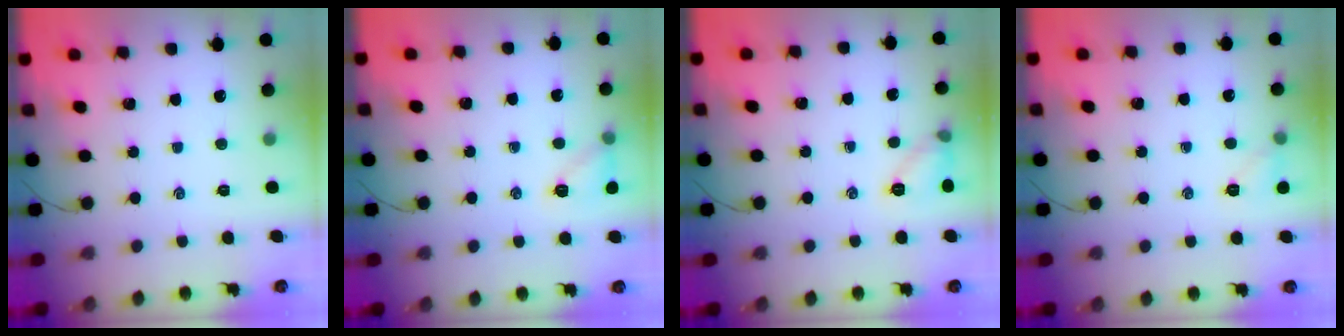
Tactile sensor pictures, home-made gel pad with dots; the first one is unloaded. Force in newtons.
{"total": 8.2, "press": 8.0, "slide": 1.7}
{"total": 6.9, "press": 6.7, "slide": 1.5}
{"total": 5.7, "press": 5.5, "slide": 1.5}